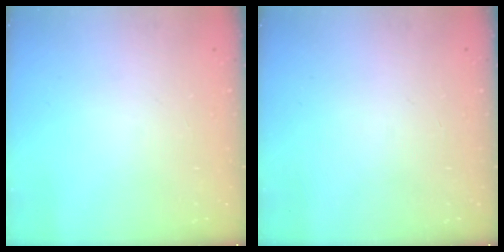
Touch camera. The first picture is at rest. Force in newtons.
{"total": 0.0}